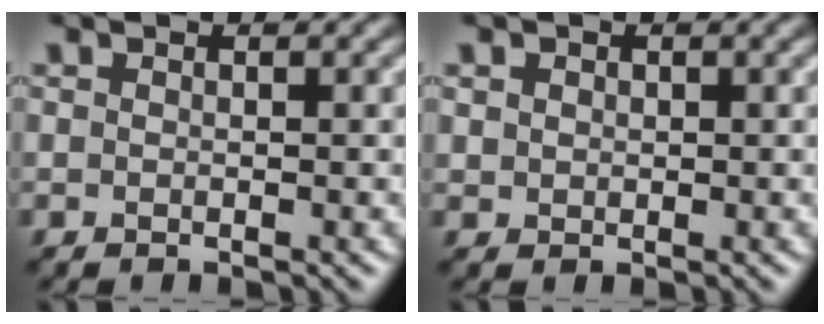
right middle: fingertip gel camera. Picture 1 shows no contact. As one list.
[{"total": 0.9, "force": [0.3, 0.8, 0.2], "torque": [0.000, -0.003, 0.009]}]